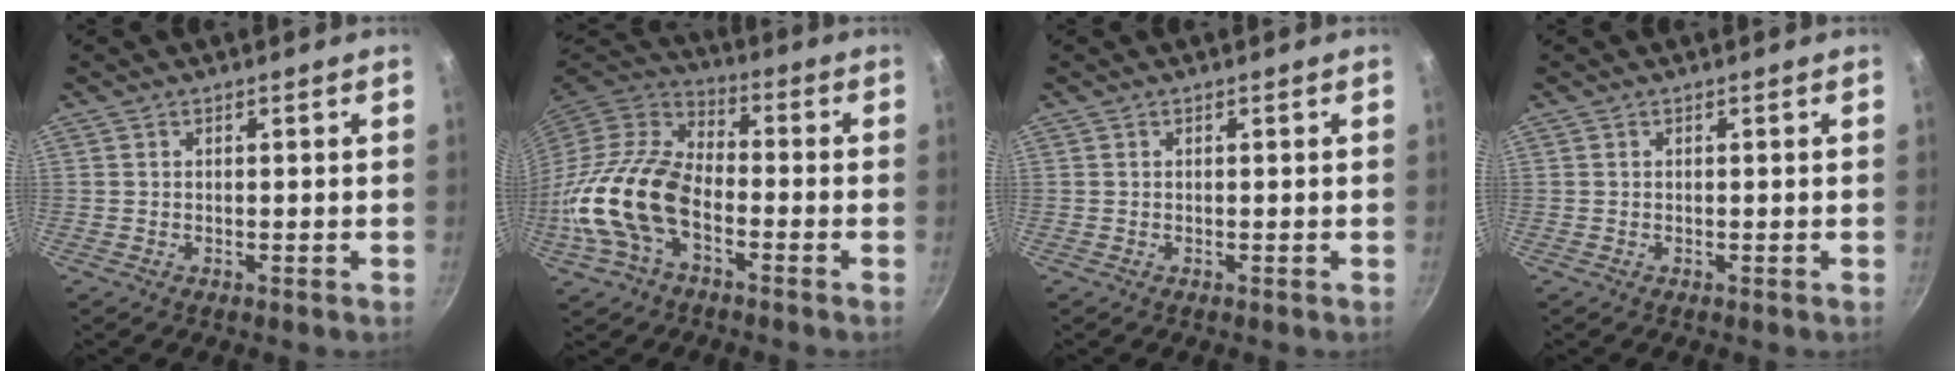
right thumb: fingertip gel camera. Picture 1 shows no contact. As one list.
[{"total": 18.4, "force": [-5.5, 11.0, 13.7], "torque": [-0.254, 0.040, -0.120]}, {"total": 0.0}, {"total": 0.0}]